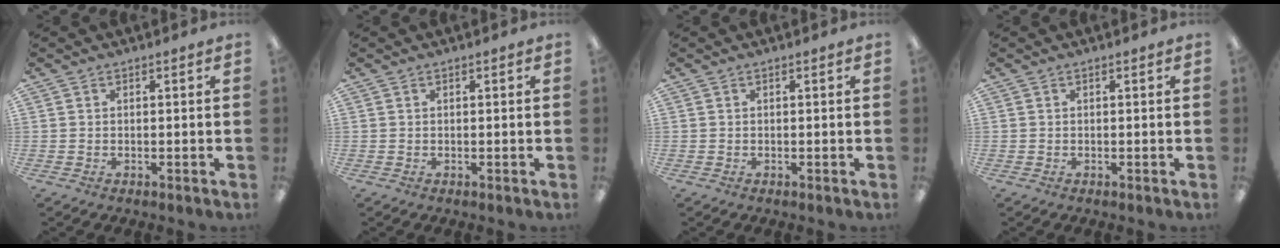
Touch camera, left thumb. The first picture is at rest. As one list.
[{"total": 0.0}, {"total": 0.0}, {"total": 0.0}]